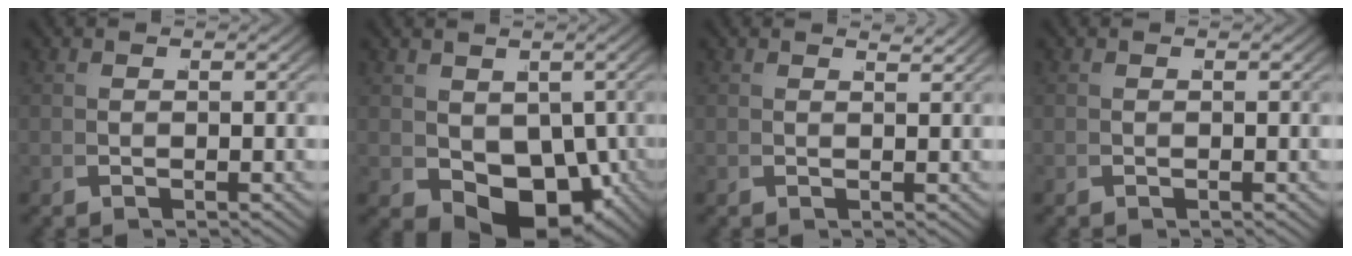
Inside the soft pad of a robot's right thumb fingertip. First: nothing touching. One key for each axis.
{"total": 8.3, "fx": -1.7, "fy": 5.6, "fz": 5.9, "tx": -0.106, "ty": -0.053, "tz": 0.006}
{"total": 1.2, "fx": 1.1, "fy": 0.2, "fz": 0.5, "tx": -0.009, "ty": 0.000, "tz": 0.017}
{"total": 0.0}